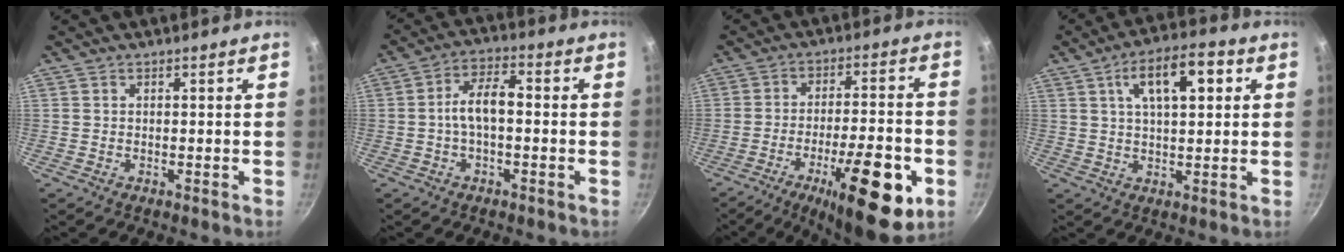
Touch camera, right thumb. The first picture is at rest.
{"total": 6.9, "force": [-0.6, 3.4, 6.0], "torque": [-0.100, 0.031, -0.018]}
{"total": 19.8, "force": [-6.6, 5.2, 17.9], "torque": [-0.262, 0.010, -0.097]}
{"total": 11.6, "force": [3.8, 5.1, 9.7], "torque": [-0.136, 0.010, 0.056]}